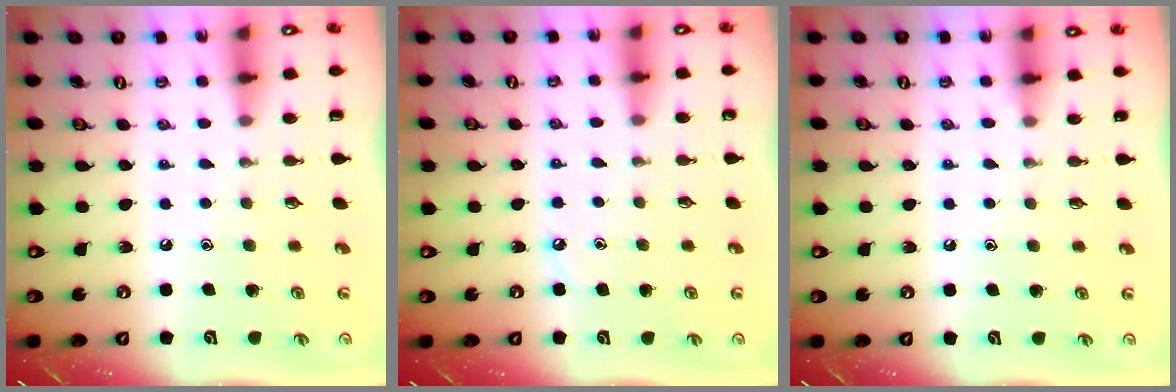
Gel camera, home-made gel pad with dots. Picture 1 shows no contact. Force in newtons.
{"total": 2.8, "press": 2.7, "slide": 0.4}
{"total": 5.1, "press": 5.0, "slide": 0.7}